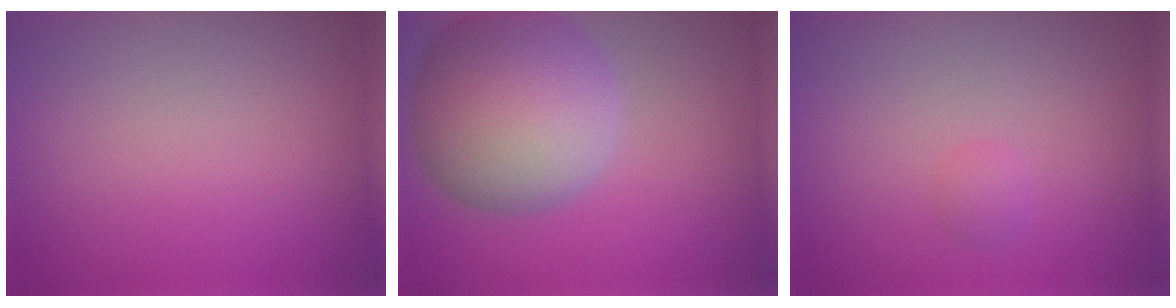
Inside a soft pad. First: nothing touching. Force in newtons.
{"total": 11.4, "press": 11.4, "slide": 0.6}
{"total": 0.8, "press": 0.8, "slide": 0.1}